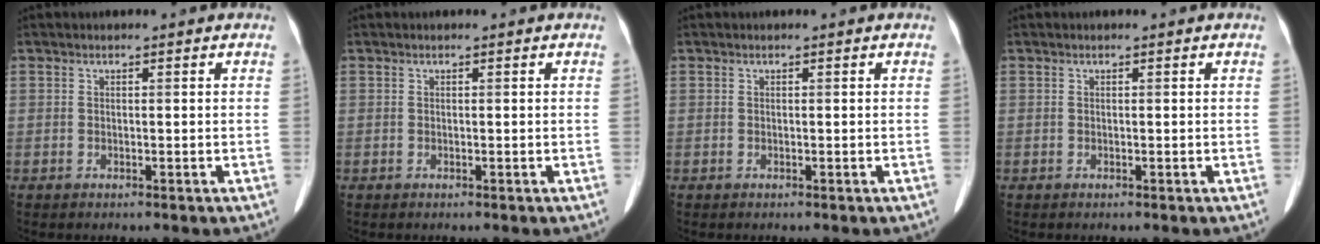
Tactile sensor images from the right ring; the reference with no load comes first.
{"total": 0.0}
{"total": 0.0}
{"total": 0.0}